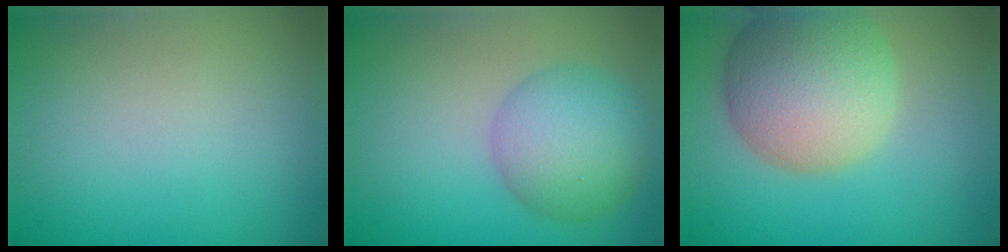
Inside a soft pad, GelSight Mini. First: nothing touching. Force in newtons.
{"total": 5.9, "press": 5.8, "slide": 0.2}
{"total": 9.0, "press": 9.0, "slide": 0.4}